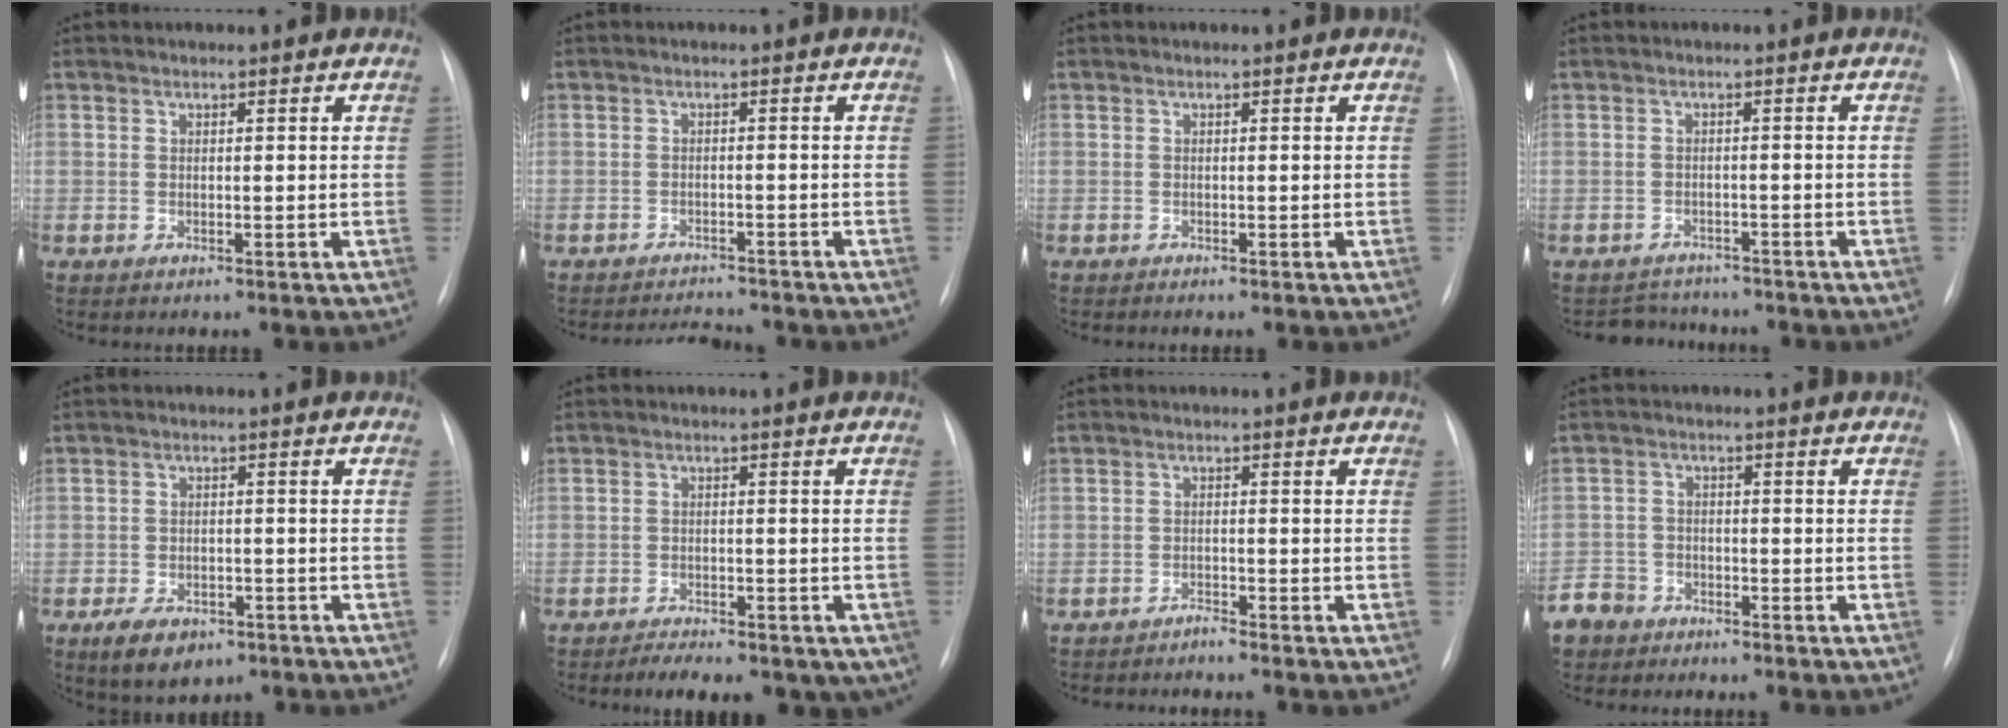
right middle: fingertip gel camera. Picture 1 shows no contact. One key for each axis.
{"total": 4.4, "fx": -4.3, "fy": 0.4, "fz": 0.4, "tx": -0.006, "ty": -0.005, "tz": -0.066}
{"total": 0.0}
{"total": 4.0, "fx": -3.7, "fy": 1.4, "fz": -0.4, "tx": 0.003, "ty": 0.007, "tz": -0.055}
{"total": 6.3, "fx": -4.0, "fy": 3.5, "fz": 3.5, "tx": -0.063, "ty": -0.003, "tz": -0.057}
{"total": 10.4, "fx": -7.0, "fy": 4.8, "fz": 6.0, "tx": -0.083, "ty": 0.004, "tz": -0.095}
{"total": 1.4, "fx": -1.4, "fy": -0.3, "fz": 0.0, "tx": 0.003, "ty": -0.003, "tz": -0.023}
{"total": 6.1, "fx": -4.7, "fy": 3.8, "fz": 0.2, "tx": -0.008, "ty": -0.002, "tz": -0.092}